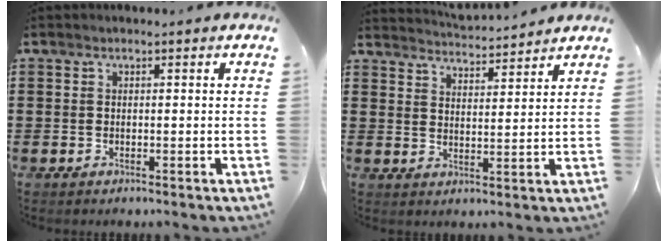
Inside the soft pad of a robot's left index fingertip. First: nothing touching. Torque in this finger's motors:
{"motor_torque": [1.60, -0.54, 0.06, 0.07]}